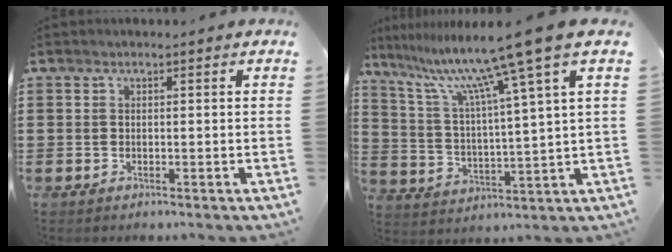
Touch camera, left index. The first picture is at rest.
{"total": 11.9, "force": [8.8, -1.3, 8.0], "torque": [-0.186, -0.050, 0.134]}